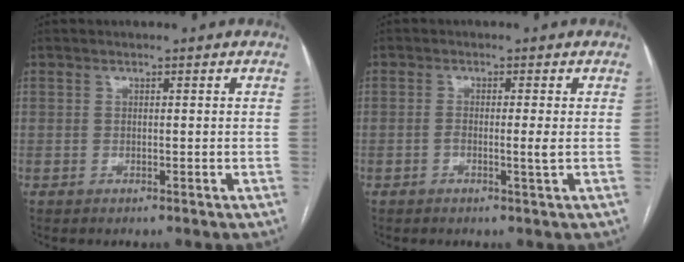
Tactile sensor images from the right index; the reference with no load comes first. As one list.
[{"total": 2.2, "force": [-0.4, -0.2, 2.1], "torque": [-0.038, -0.003, -0.008]}]